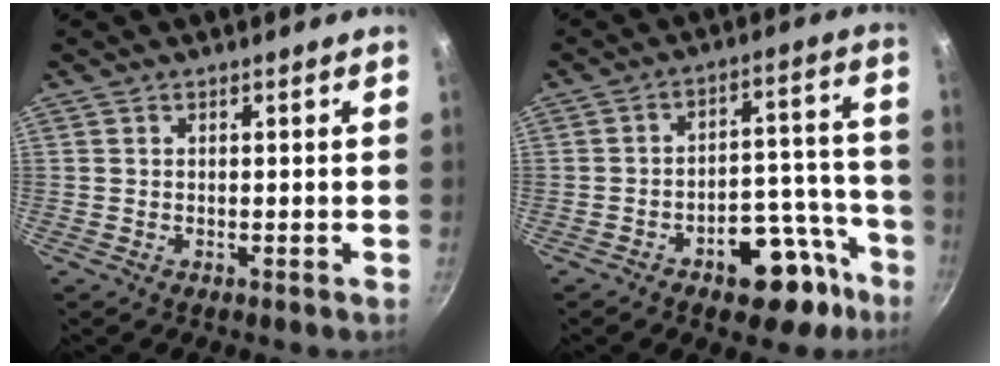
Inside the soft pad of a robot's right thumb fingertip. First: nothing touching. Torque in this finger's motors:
{"motor_torque": [3.05, 1.96, 0.88, -0.78, 0.05]}